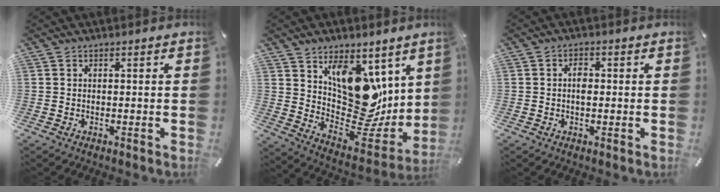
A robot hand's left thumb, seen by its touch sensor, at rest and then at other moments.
{"total": 14.9, "force": [4.7, 11.1, 8.7], "torque": [-0.099, -0.068, 0.100]}
{"total": 2.5, "force": [0.0, 1.5, 2.0], "torque": [-0.033, 0.000, -0.002]}